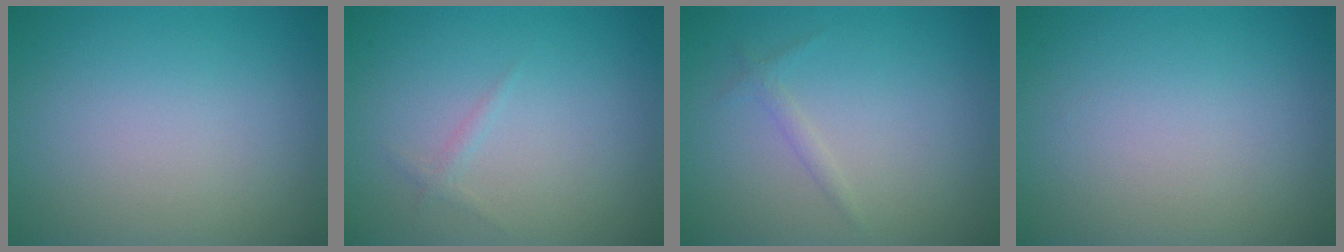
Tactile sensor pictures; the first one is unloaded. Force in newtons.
{"total": 0.6, "press": 0.6, "slide": 0.1}
{"total": 0.8, "press": 0.8, "slide": 0.0}
{"total": 0.0}